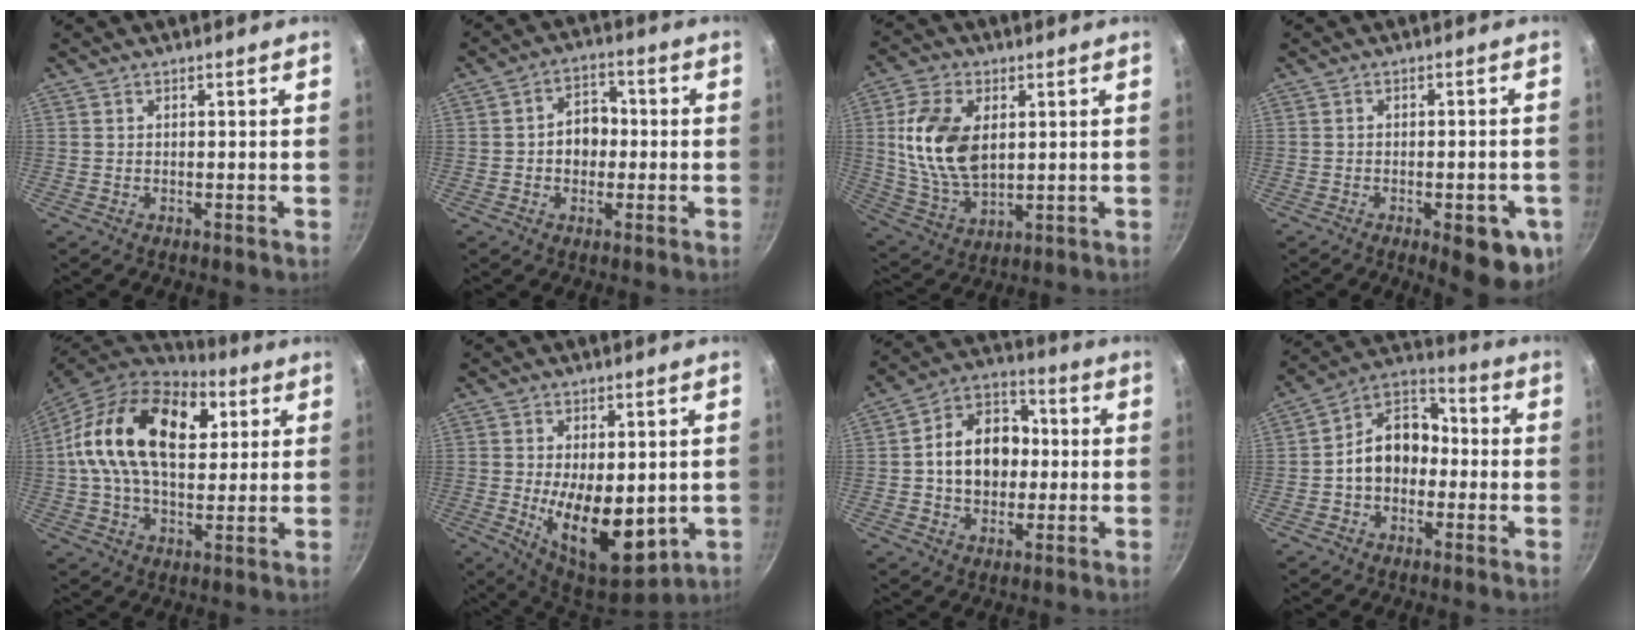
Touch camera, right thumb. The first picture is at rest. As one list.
[{"total": 6.9, "force": [-0.4, 5.5, 4.2], "torque": [-0.019, 0.018, -0.012]}, {"total": 14.6, "force": [2.7, 9.0, 11.2], "torque": [-0.200, -0.015, 0.060]}, {"total": 10.2, "force": [-3.9, 3.9, 8.5], "torque": [-0.073, 0.012, -0.044]}, {"total": 24.1, "force": [6.2, 14.7, 18.1], "torque": [-0.301, 0.008, 0.087]}, {"total": 15.6, "force": [-1.6, 8.2, 13.2], "torque": [-0.183, -0.020, -0.006]}, {"total": 14.1, "force": [0.1, 10.8, 9.1], "torque": [-0.108, 0.026, -0.010]}, {"total": 12.2, "force": [-1.4, 9.3, 7.9], "torque": [-0.082, 0.045, -0.045]}]